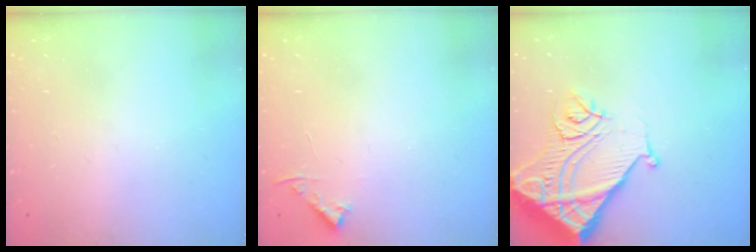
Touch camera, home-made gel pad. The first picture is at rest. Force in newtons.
{"total": 3.8, "press": 3.8, "slide": 0.6}
{"total": 14.2, "press": 14.1, "slide": 1.8}